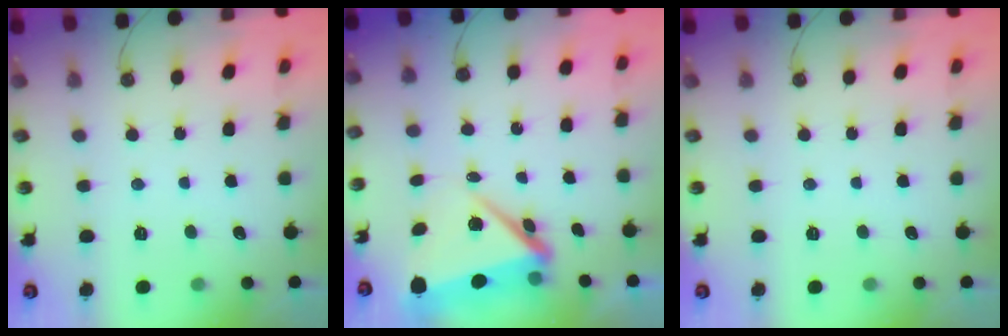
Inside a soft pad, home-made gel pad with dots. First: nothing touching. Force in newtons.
{"total": 7.3, "press": 7.0, "slide": 2.0}
{"total": 0.0}